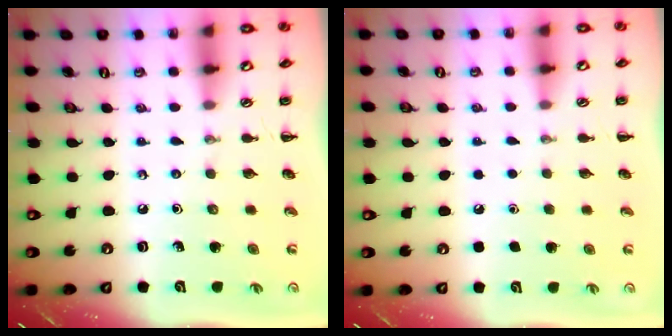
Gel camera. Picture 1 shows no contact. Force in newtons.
{"total": 1.7, "press": 1.7, "slide": 0.1}